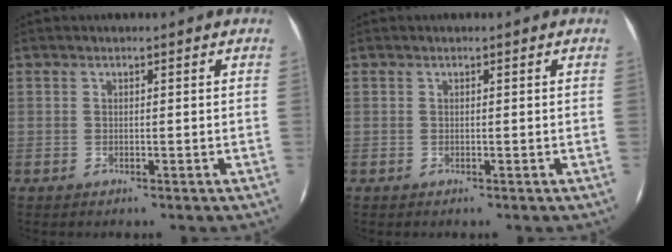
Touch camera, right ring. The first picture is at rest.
{"total": 0.0}